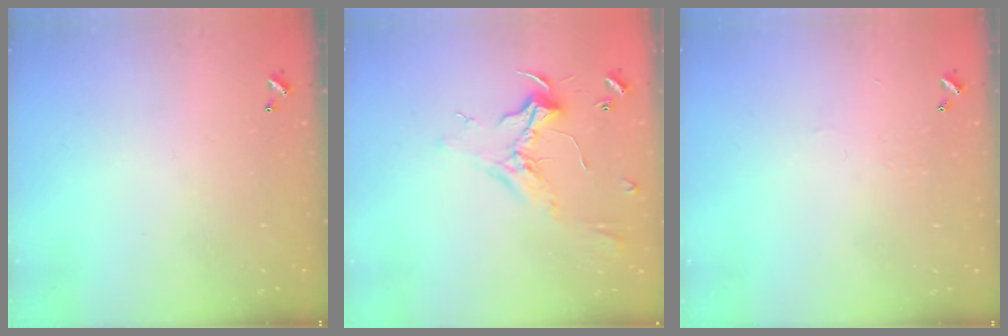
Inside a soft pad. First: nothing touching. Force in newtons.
{"total": 2.4, "press": 2.3, "slide": 0.8}
{"total": 2.3, "press": 2.3, "slide": 0.4}